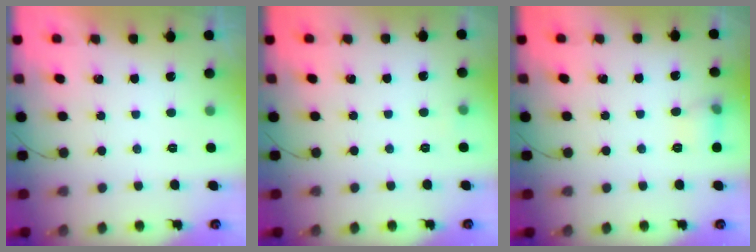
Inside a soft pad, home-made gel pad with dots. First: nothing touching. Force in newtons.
{"total": 3.4, "press": 2.5, "slide": 2.3}
{"total": 7.5, "press": 7.3, "slide": 1.8}